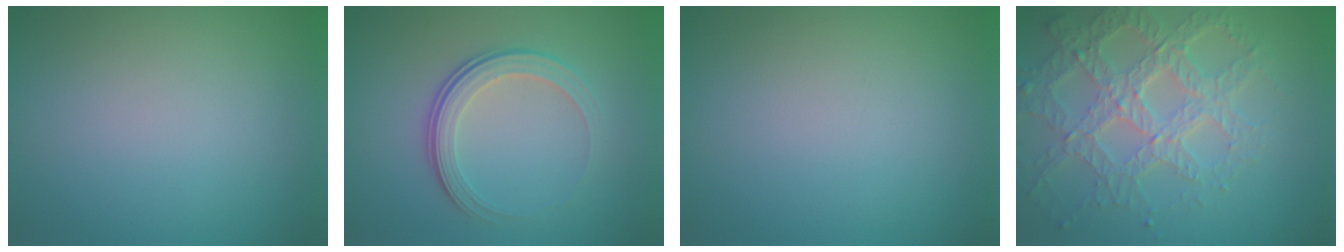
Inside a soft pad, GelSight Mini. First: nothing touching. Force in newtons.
{"total": 3.7, "press": 2.8, "slide": 2.5}
{"total": 0.0}
{"total": 7.4, "press": 5.3, "slide": 5.1}